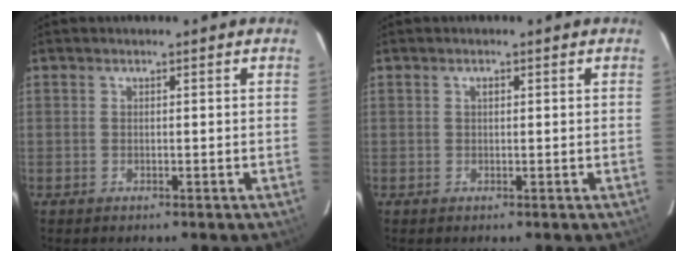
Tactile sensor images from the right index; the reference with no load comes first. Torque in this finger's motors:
{"motor_torque": [0.07, -0.03, 0.05, 0.02]}